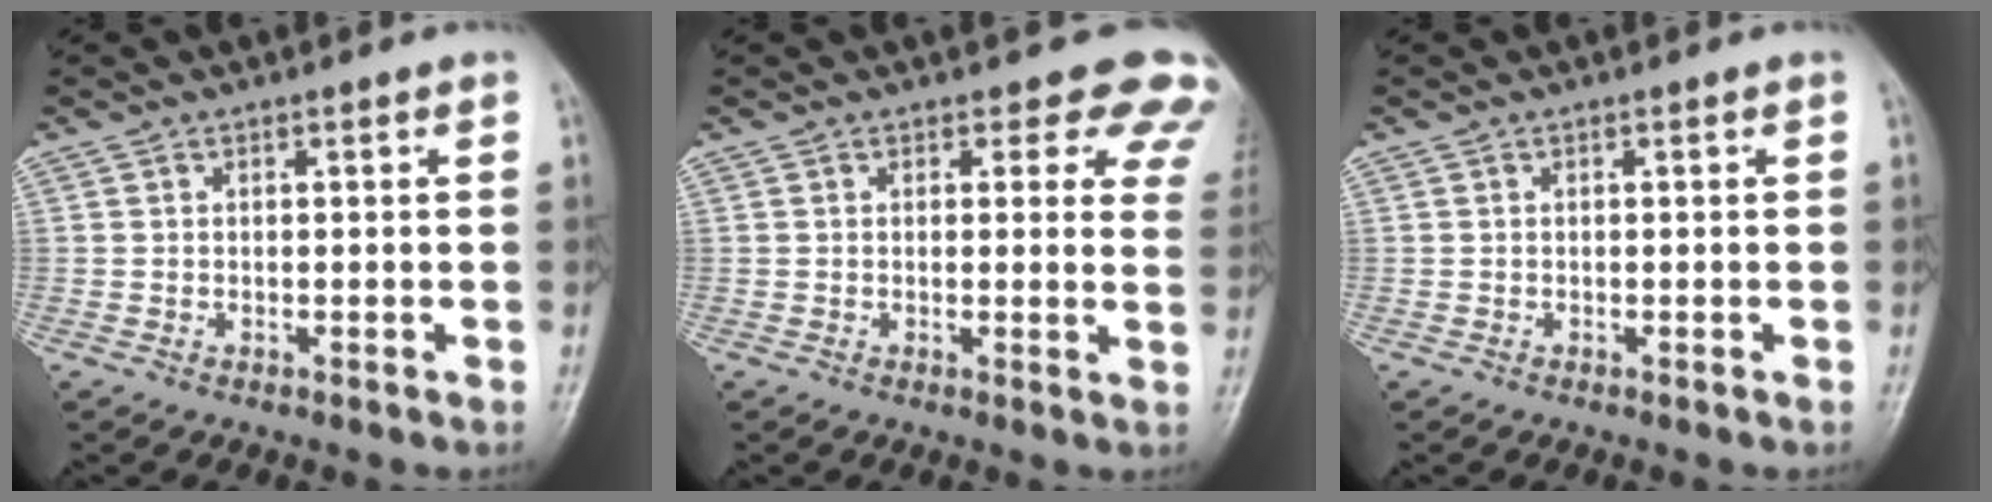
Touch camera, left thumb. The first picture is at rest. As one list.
[{"total": 8.5, "force": [7.2, 3.8, 2.5], "torque": [0.028, -0.033, 0.049]}, {"total": 0.0}]